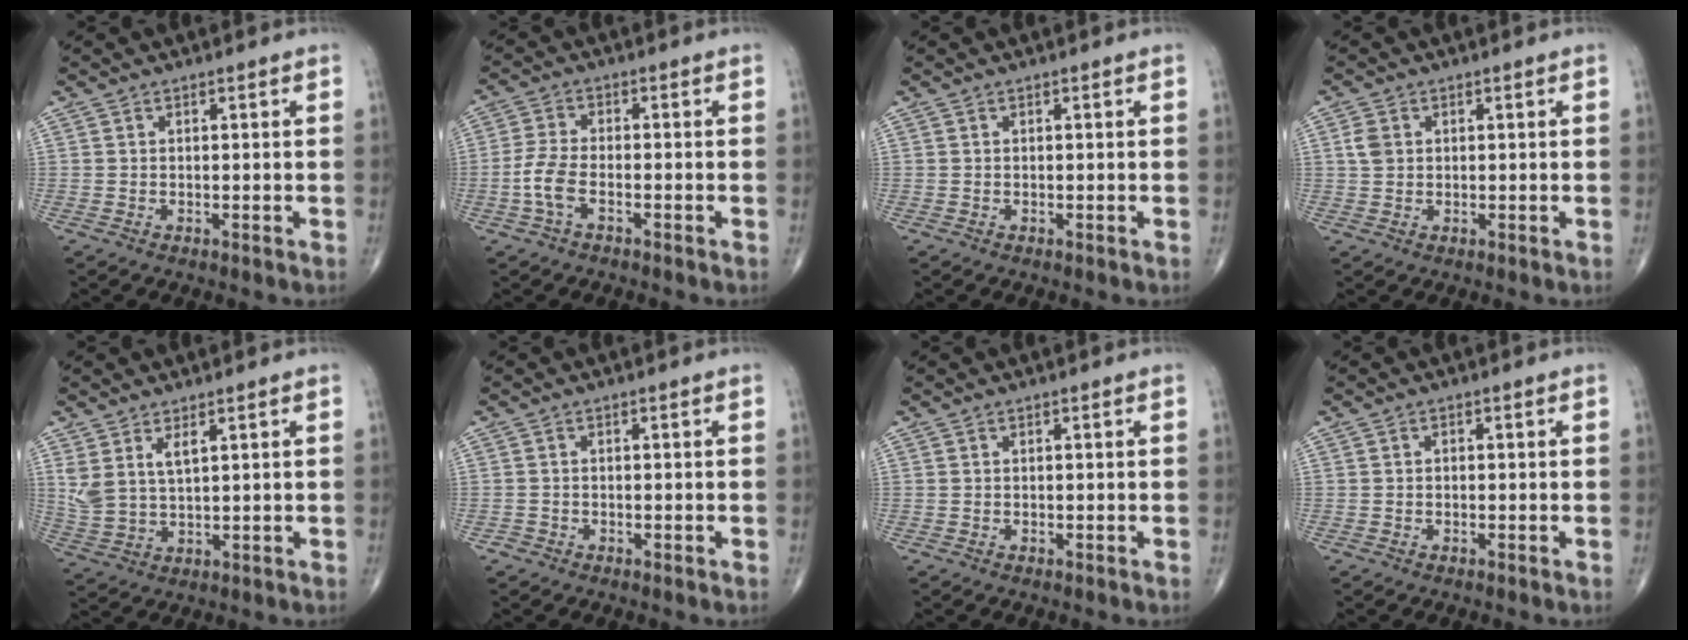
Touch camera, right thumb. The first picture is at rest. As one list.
[{"total": 4.9, "force": [-1.9, 2.3, 3.9], "torque": [-0.092, 0.017, -0.041]}, {"total": 0.0}, {"total": 2.7, "force": [0.6, 2.1, 1.6], "torque": [-0.030, 0.003, 0.013]}, {"total": 6.0, "force": [2.8, 2.6, 4.6], "torque": [-0.101, -0.014, 0.068]}, {"total": 0.9, "force": [-0.6, 0.6, 0.2], "torque": [0.004, 0.002, -0.015]}, {"total": 0.0}, {"total": 0.6, "force": [-0.1, 0.4, 0.3], "torque": [-0.005, 0.002, -0.003]}]